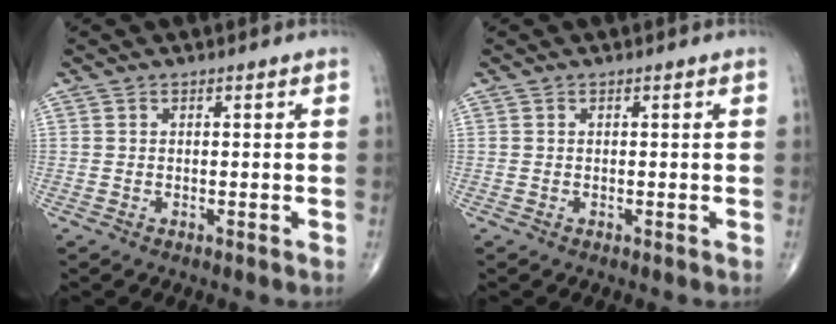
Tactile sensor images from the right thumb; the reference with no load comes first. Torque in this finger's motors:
{"motor_torque": [0.01, 0.02, 0.01, -0.04, 0.02]}